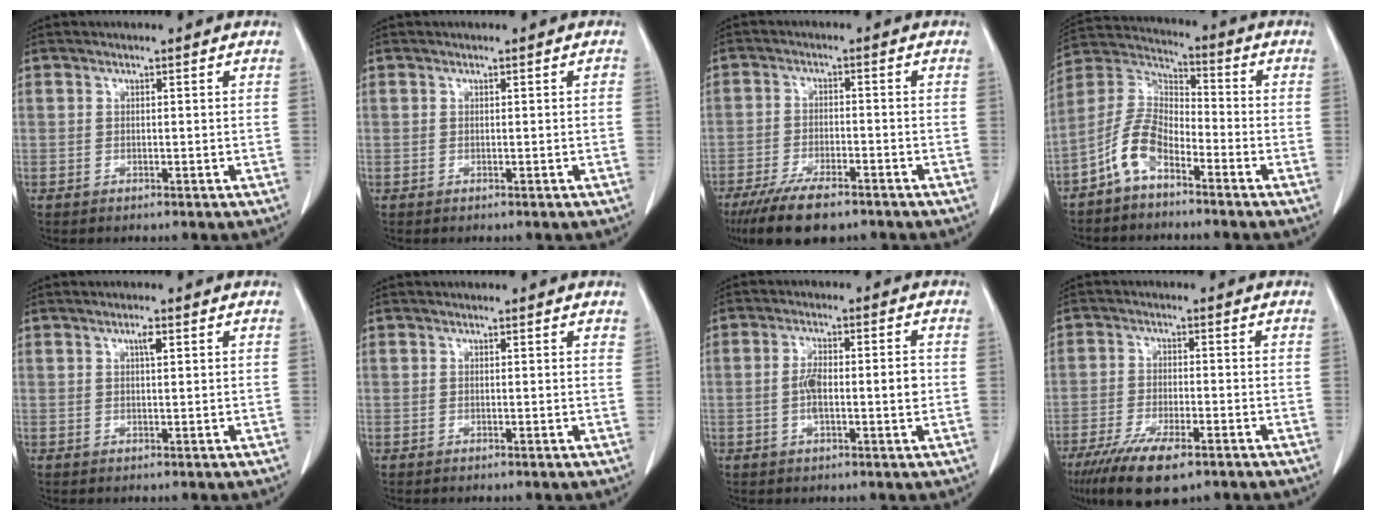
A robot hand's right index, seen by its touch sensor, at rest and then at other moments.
{"total": 0.0}
{"total": 9.3, "force": [-6.8, 2.7, 5.7], "torque": [-0.098, -0.016, -0.114]}
{"total": 8.2, "force": [-5.0, 3.8, 5.3], "torque": [-0.124, 0.022, -0.106]}
{"total": 1.6, "force": [0.7, 0.3, 1.4], "torque": [-0.026, 0.001, 0.011]}
{"total": 0.7, "force": [0.6, 0.1, 0.2], "torque": [-0.005, -0.001, 0.001]}
{"total": 6.3, "force": [-0.5, 1.7, 6.1], "torque": [-0.114, 0.011, -0.009]}
{"total": 9.5, "force": [-6.2, 2.5, 6.8], "torque": [-0.119, -0.017, -0.103]}